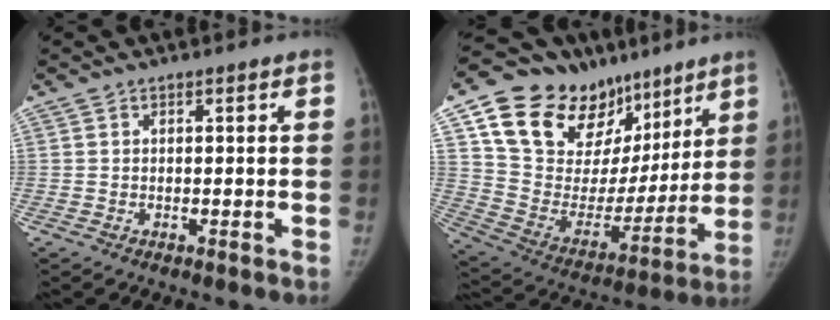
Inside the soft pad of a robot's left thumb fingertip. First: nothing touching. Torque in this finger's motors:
{"motor_torque": [1.06, 1.07, 1.41, -1.36, 0.07]}